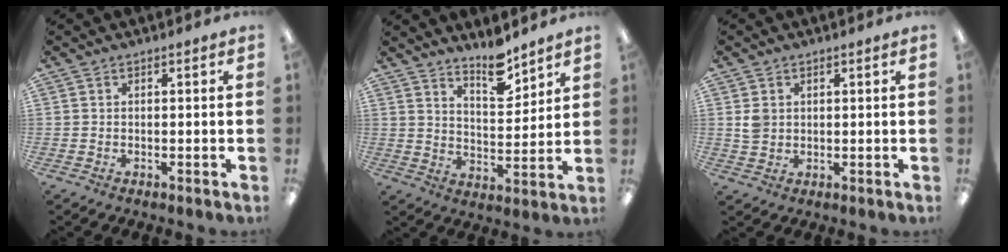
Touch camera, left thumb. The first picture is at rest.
{"total": 9.2, "force": [7.9, 2.8, 3.7], "torque": [-0.039, -0.060, 0.137]}
{"total": 3.2, "force": [1.1, 2.8, 1.2], "torque": [-0.019, 0.002, 0.018]}